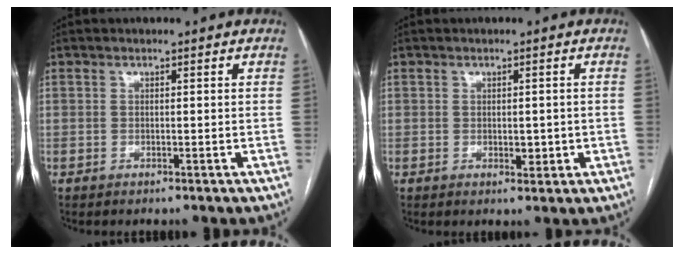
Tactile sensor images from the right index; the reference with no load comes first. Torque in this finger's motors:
{"motor_torque": [-0.12, 0.33, -0.01, 0.01]}